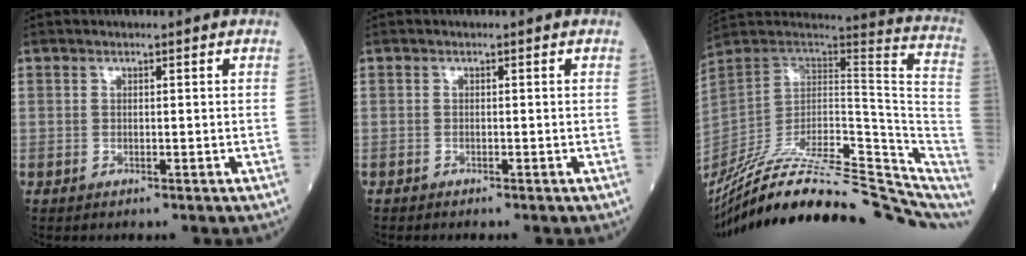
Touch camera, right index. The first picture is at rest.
{"total": 0.5, "force": [-0.5, 0.0, 0.1], "torque": [-0.003, -0.001, -0.012]}
{"total": 30.1, "force": [-25.0, 5.7, 15.9], "torque": [-0.199, 0.003, -0.370]}